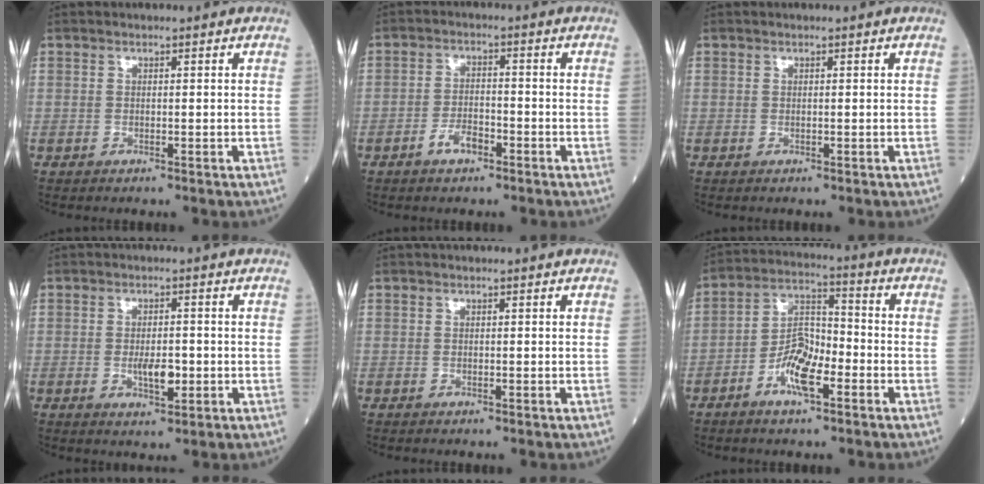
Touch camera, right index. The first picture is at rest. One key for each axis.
{"total": 3.5, "fx": -2.2, "fy": 1.5, "fz": 2.2, "tx": -0.043, "ty": 0.004, "tz": -0.041}
{"total": 0.0}
{"total": 3.9, "fx": -0.8, "fy": 1.4, "fz": 3.5, "tx": -0.058, "ty": 0.000, "tz": -0.010}
{"total": 0.0}
{"total": 8.1, "fx": -3.8, "fy": 2.8, "fz": 6.6, "tx": -0.127, "ty": 0.012, "tz": -0.074}